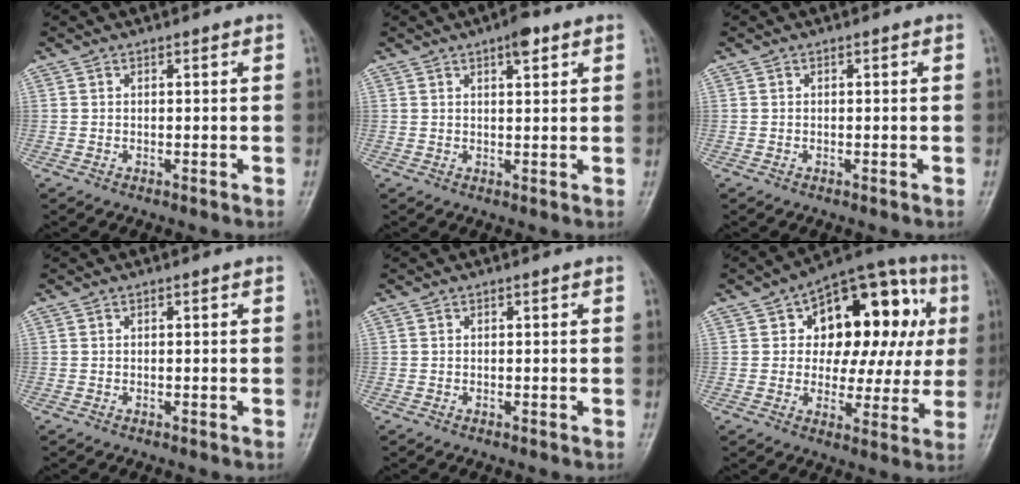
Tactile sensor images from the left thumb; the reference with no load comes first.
{"total": 2.8, "force": [1.6, 1.0, 2.0], "torque": [-0.023, -0.005, 0.020]}
{"total": 0.0}
{"total": 0.0}
{"total": 0.0}
{"total": 21.3, "force": [5.3, 12.8, 16.2], "torque": [-0.151, 0.028, 0.070]}